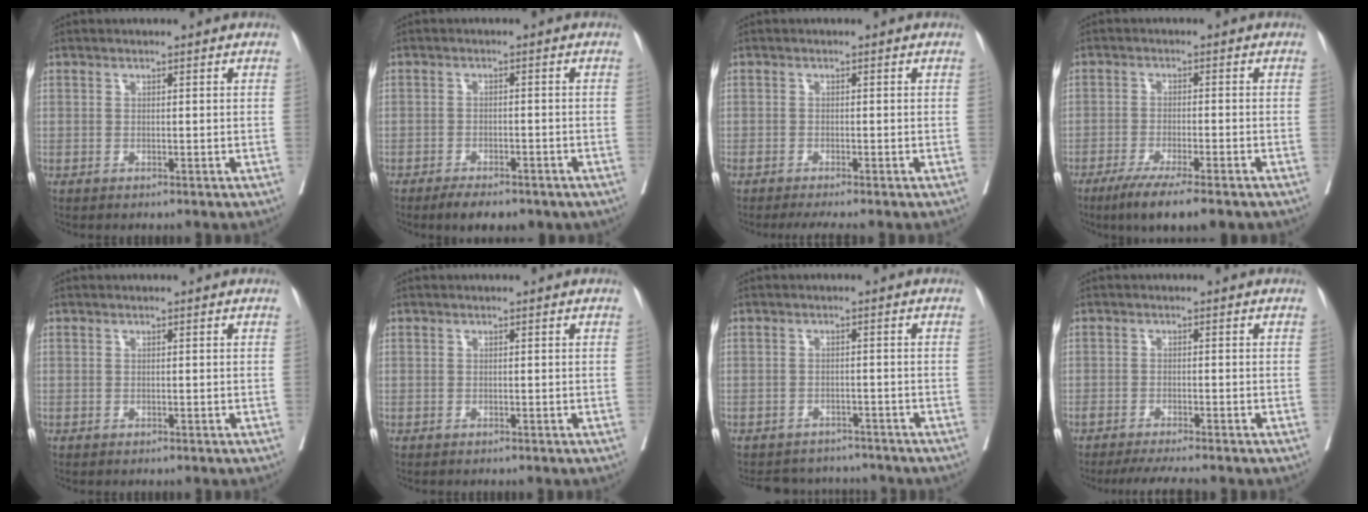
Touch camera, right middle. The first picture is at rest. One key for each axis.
{"total": 6.3, "fx": -4.8, "fy": 2.4, "fz": 3.5, "tx": -0.041, "ty": -0.003, "tz": -0.060}
{"total": 3.4, "fx": -2.9, "fy": -0.1, "fz": 1.7, "tx": -0.022, "ty": -0.008, "tz": -0.048}
{"total": 9.3, "fx": -6.9, "fy": 0.7, "fz": 6.3, "tx": -0.089, "ty": -0.018, "tz": -0.102}
{"total": 0.0}
{"total": 0.0}
{"total": 7.5, "fx": -7.1, "fy": 2.3, "fz": 0.7, "tx": -0.006, "ty": 0.011, "tz": -0.090}
{"total": 5.5, "fx": -4.8, "fy": -0.1, "fz": 2.6, "tx": -0.032, "ty": -0.014, "tz": -0.078}